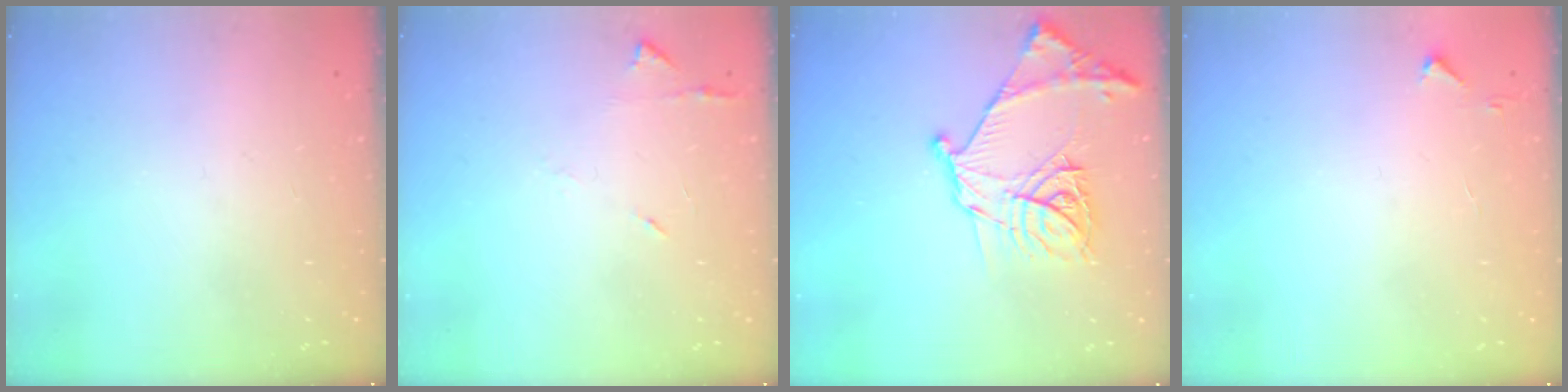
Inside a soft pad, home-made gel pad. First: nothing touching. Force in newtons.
{"total": 5.8, "press": 5.8, "slide": 0.7}
{"total": 18.4, "press": 18.3, "slide": 1.9}
{"total": 2.8, "press": 2.8, "slide": 0.4}